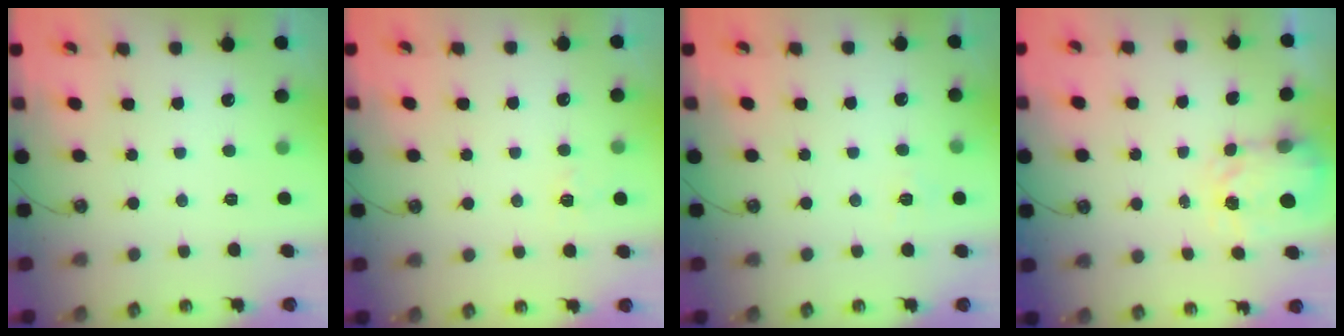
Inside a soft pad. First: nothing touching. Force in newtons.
{"total": 3.4, "press": 3.3, "slide": 0.5}
{"total": 6.0, "press": 6.0, "slide": 0.6}
{"total": 3.8, "press": 3.8, "slide": 0.5}